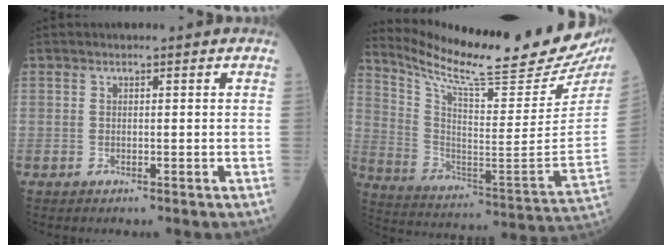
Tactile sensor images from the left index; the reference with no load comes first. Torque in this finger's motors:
{"motor_torque": [0.35, -0.63, 0.17, 0.07]}